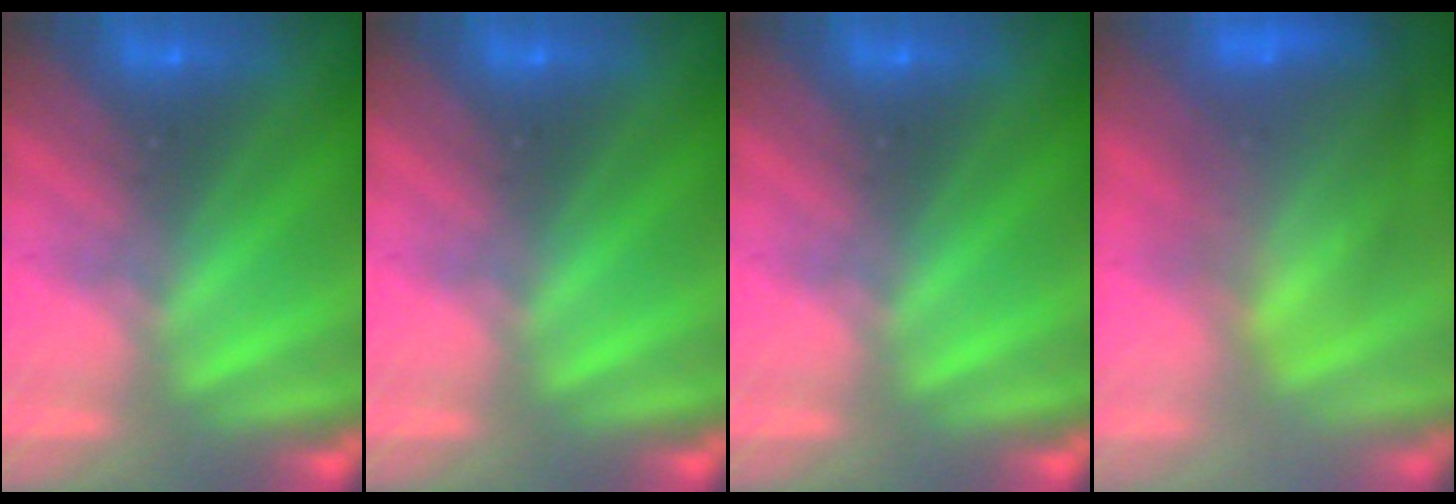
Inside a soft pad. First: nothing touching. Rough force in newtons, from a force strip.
{"total": 0.0}
{"total": 0.0}
{"total": 8.0}